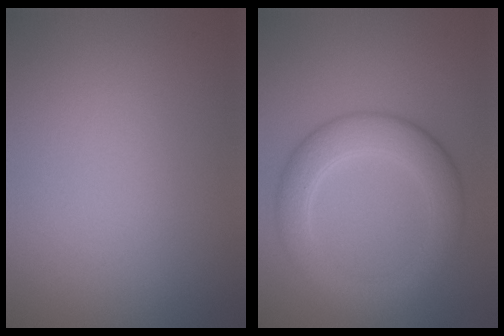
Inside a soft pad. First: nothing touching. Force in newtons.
{"total": 5.2, "press": 5.2, "slide": 0.2}